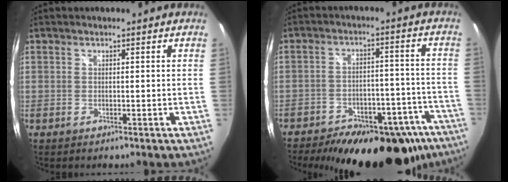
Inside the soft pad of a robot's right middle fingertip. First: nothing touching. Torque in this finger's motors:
{"motor_torque": [1.12, -1.02, 0.38, 0.21]}